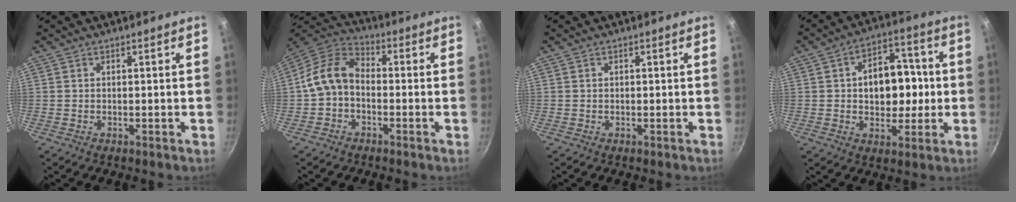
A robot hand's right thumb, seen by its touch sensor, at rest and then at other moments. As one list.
[{"total": 10.4, "force": [-1.2, 7.5, 7.1], "torque": [-0.127, 0.034, -0.039]}, {"total": 0.0}, {"total": 12.8, "force": [0.5, 8.5, 9.5], "torque": [-0.094, 0.025, 0.007]}]